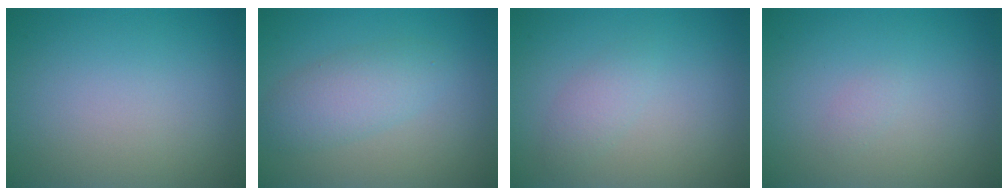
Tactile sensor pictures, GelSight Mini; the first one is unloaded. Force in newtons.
{"total": 3.2, "press": 3.2, "slide": 0.1}
{"total": 1.4, "press": 1.4, "slide": 0.1}
{"total": 0.5, "press": 0.5, "slide": 0.0}